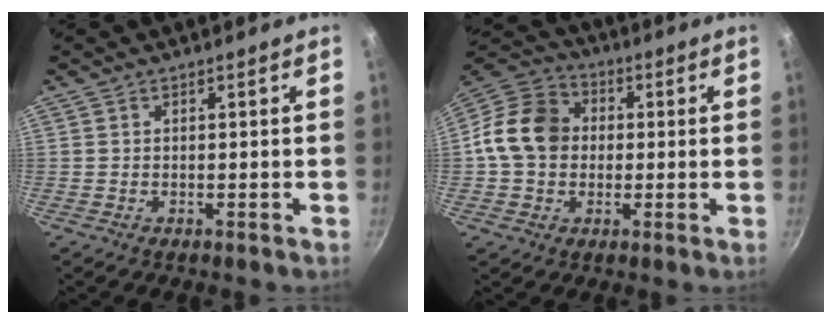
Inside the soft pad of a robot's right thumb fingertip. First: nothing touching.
{"total": 13.1, "force": [0.4, 10.9, 7.3], "torque": [-0.100, 0.025, -0.014]}